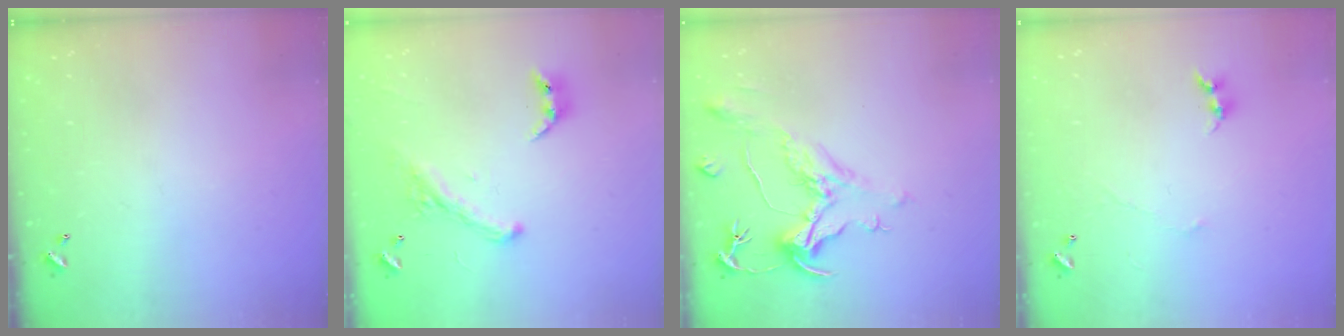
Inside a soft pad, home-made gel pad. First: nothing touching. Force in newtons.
{"total": 2.6, "press": 2.3, "slide": 1.3}
{"total": 1.9, "press": 1.4, "slide": 1.2}
{"total": 0.0}